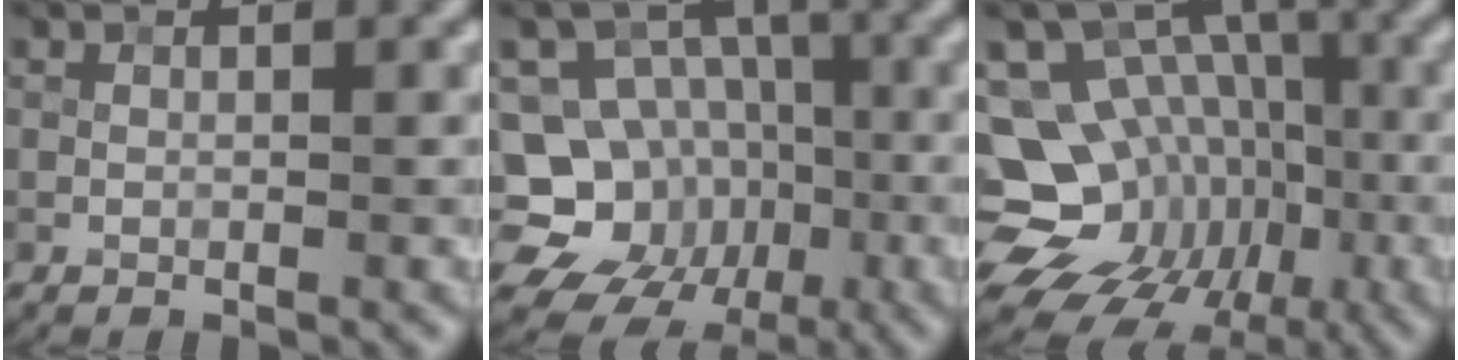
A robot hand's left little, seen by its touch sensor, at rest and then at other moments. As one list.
[{"total": 14.8, "force": [-5.0, 13.1, 4.7], "torque": [-0.095, -0.013, -0.089]}, {"total": 15.7, "force": [-4.5, 13.1, 7.2], "torque": [-0.132, 0.003, -0.071]}]